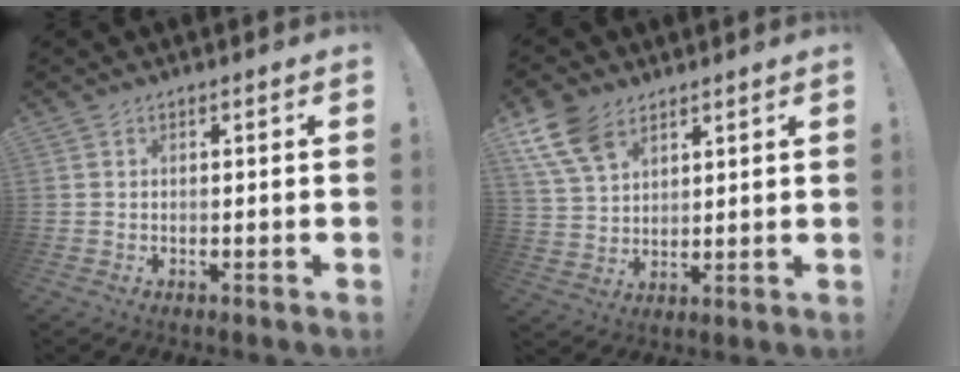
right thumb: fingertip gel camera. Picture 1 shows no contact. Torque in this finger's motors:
{"motor_torque": [0.20, 0.94, 0.15, -0.10, -0.02]}